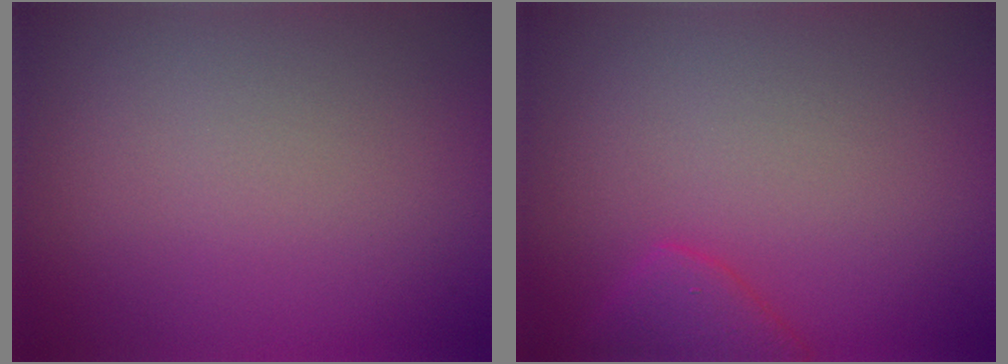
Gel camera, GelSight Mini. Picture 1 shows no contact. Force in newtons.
{"total": 2.5, "press": 2.5, "slide": 0.4}